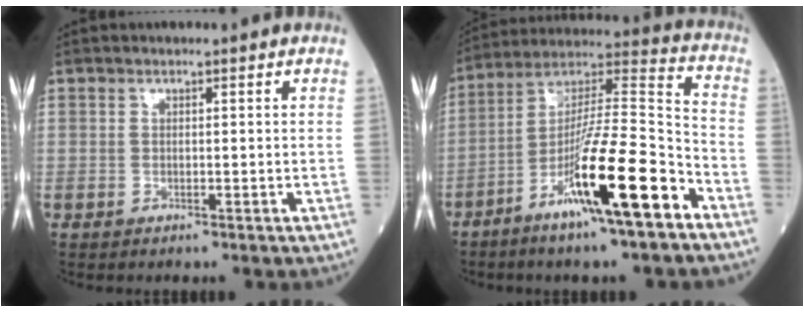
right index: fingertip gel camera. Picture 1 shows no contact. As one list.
[{"total": 17.6, "force": [-8.9, 0.8, 15.2], "torque": [-0.274, -0.017, -0.158]}]